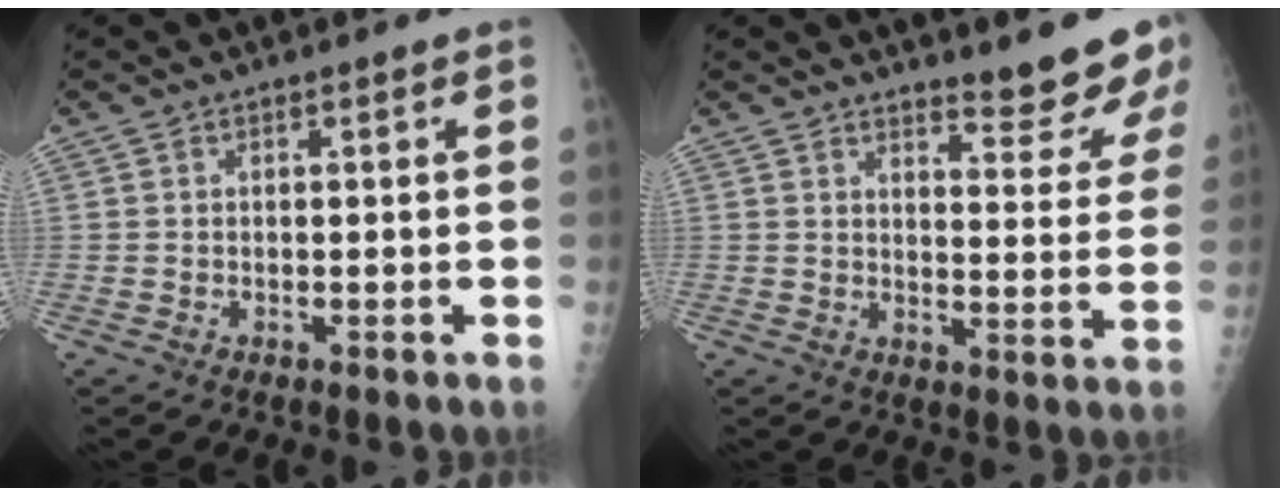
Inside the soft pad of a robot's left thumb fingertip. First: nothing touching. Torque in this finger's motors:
{"motor_torque": [0.14, 0.20, 0.00, -0.30, 0.10]}